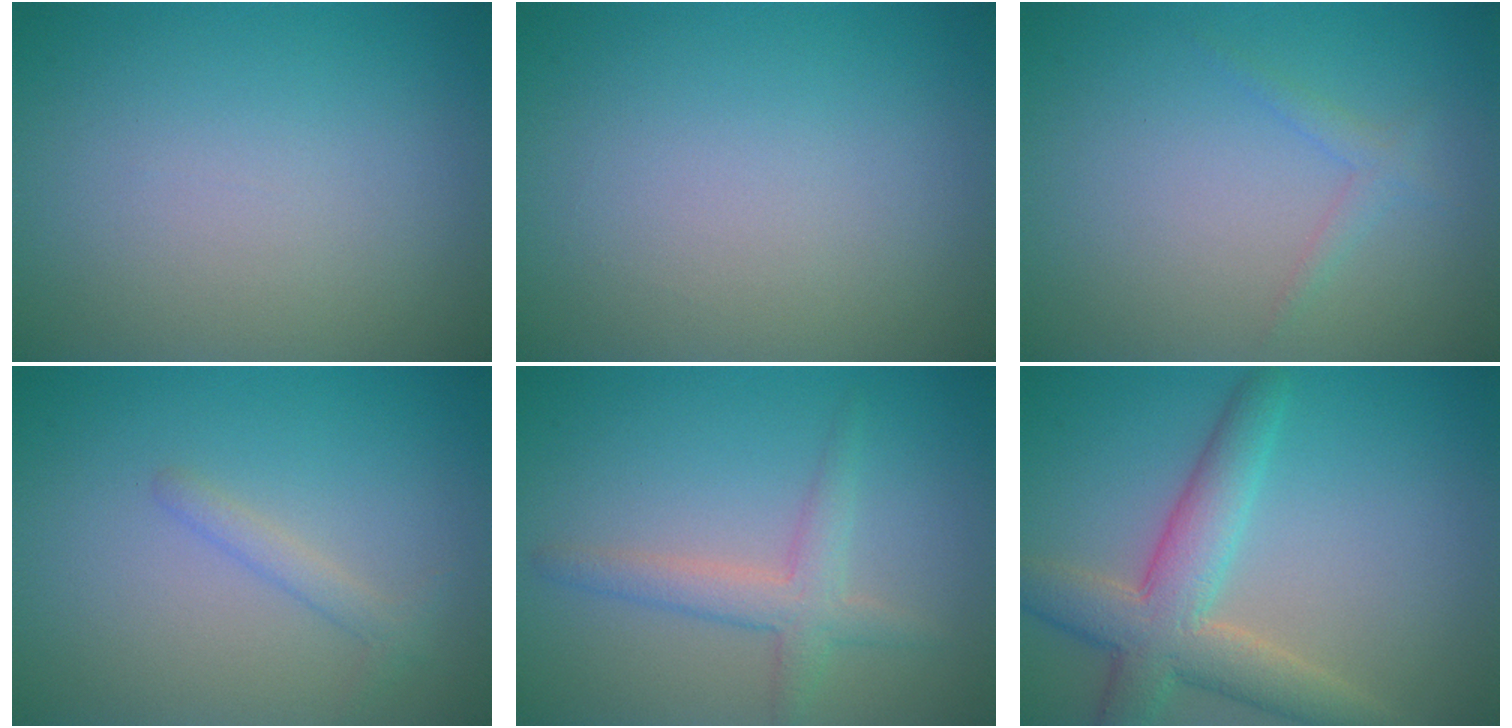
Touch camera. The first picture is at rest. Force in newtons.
{"total": 0.0}
{"total": 1.1, "press": 1.1, "slide": 0.0}
{"total": 1.3, "press": 1.3, "slide": 0.1}
{"total": 1.9, "press": 1.8, "slide": 0.3}
{"total": 6.0, "press": 6.0, "slide": 0.4}